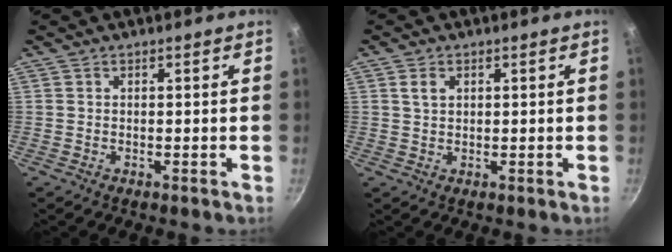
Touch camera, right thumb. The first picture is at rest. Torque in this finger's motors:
{"motor_torque": [-0.34, 0.39, -0.41, 0.58, 0.00]}